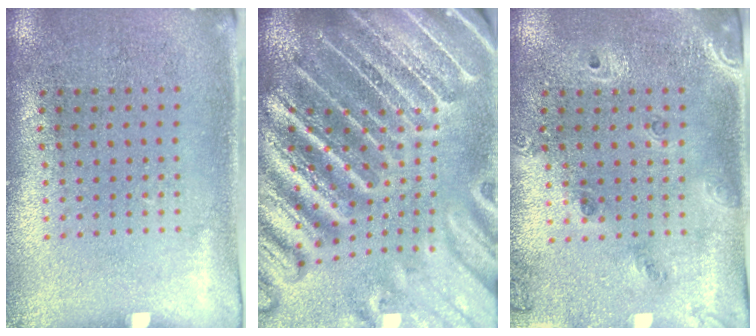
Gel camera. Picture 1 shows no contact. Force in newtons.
{"total": 5.7, "press": 4.9, "slide": 2.9}
{"total": 1.6, "press": 1.4, "slide": 0.8}